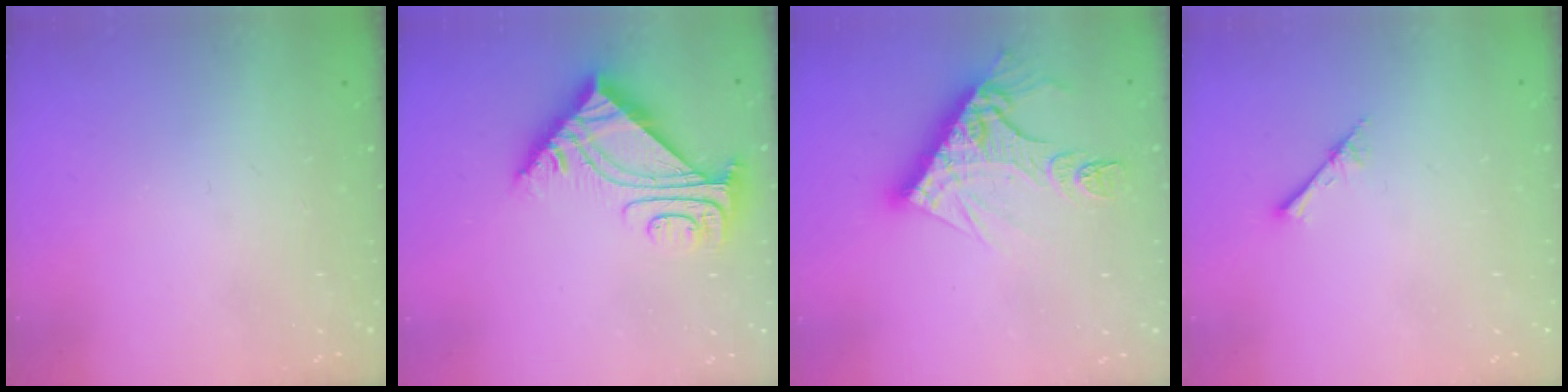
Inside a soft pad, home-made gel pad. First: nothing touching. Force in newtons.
{"total": 8.3, "press": 8.3, "slide": 0.7}
{"total": 13.5, "press": 13.4, "slide": 1.2}
{"total": 2.4, "press": 2.4, "slide": 0.3}